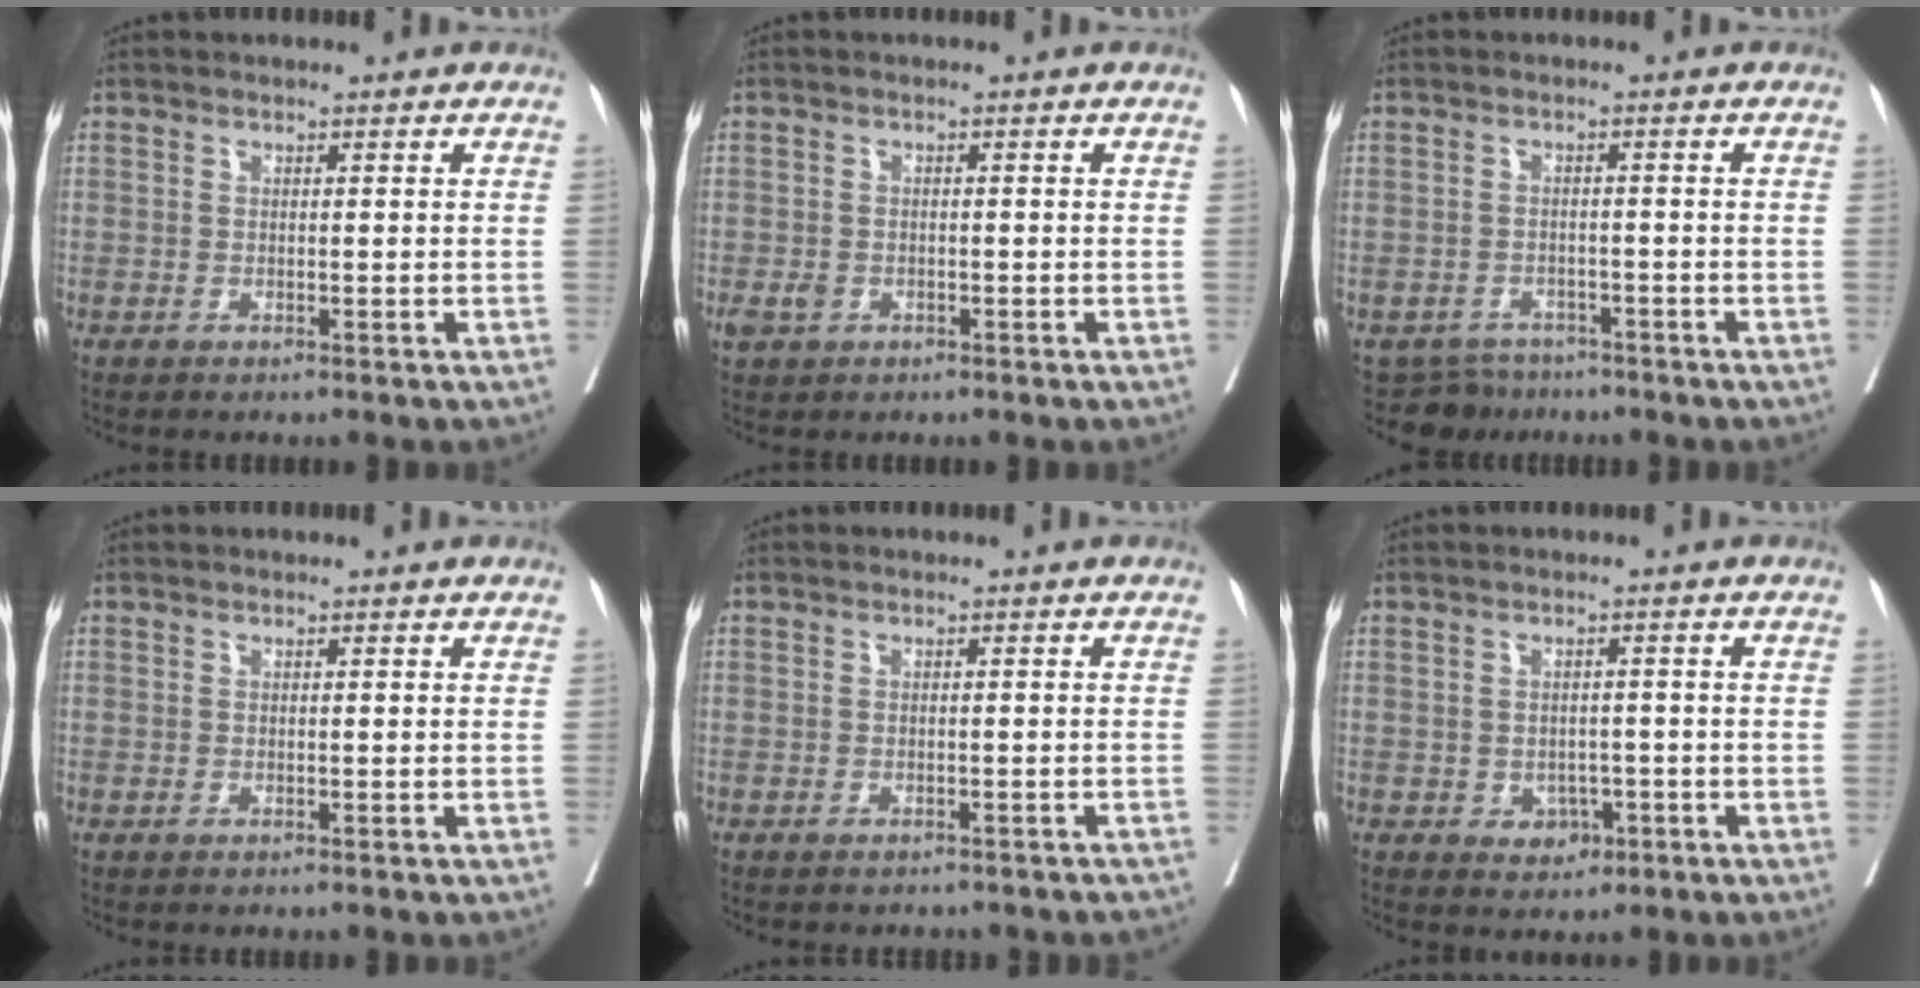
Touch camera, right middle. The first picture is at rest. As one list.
[{"total": 2.1, "force": [-0.8, 1.7, 1.1], "torque": [-0.017, 0.002, -0.007]}, {"total": 4.4, "force": [-3.8, 2.0, -0.9], "torque": [0.018, 0.004, -0.060]}, {"total": 0.0}, {"total": 8.3, "force": [-7.3, 3.0, 2.4], "torque": [-0.029, -0.001, -0.074]}, {"total": 3.0, "force": [-1.1, 2.3, 1.5], "torque": [-0.011, 0.005, -0.007]}]